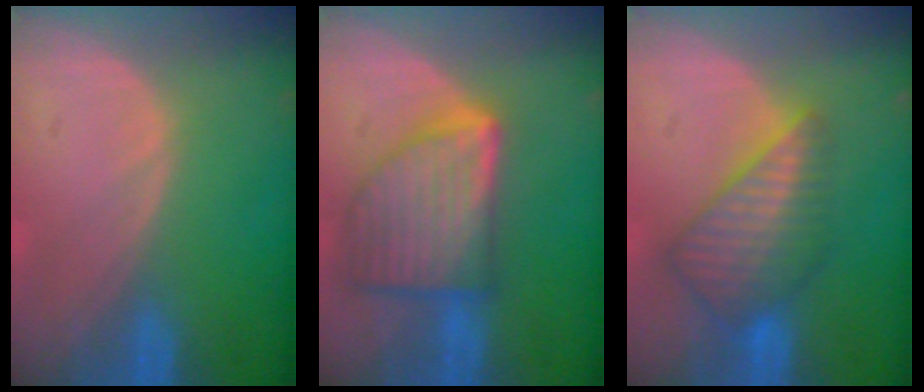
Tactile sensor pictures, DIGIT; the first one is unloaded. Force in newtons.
{"total": 9.4, "press": 9.3, "slide": 0.6}
{"total": 7.8, "press": 7.1, "slide": 3.4}